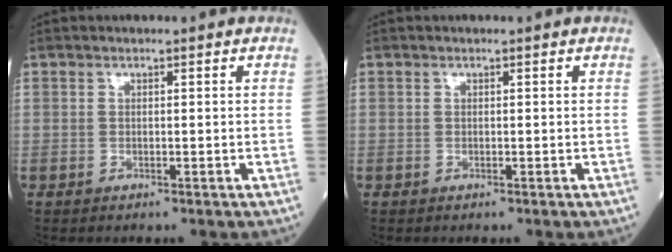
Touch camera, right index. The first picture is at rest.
{"total": 0.0}